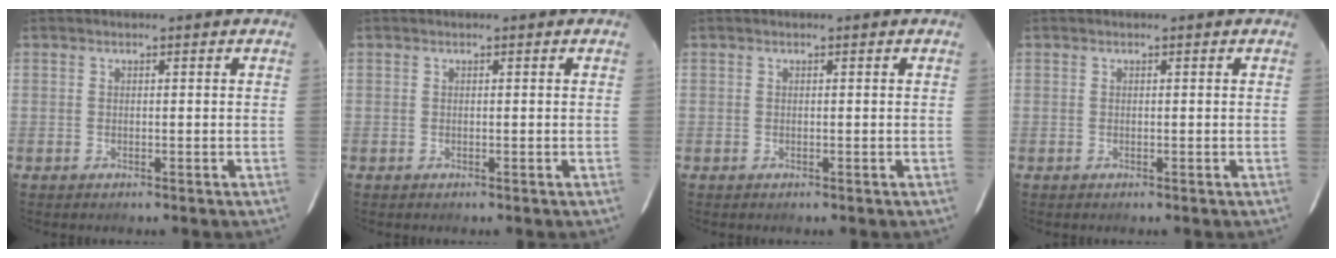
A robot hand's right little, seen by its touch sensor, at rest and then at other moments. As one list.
[{"total": 0.0}, {"total": 0.0}, {"total": 0.0}]